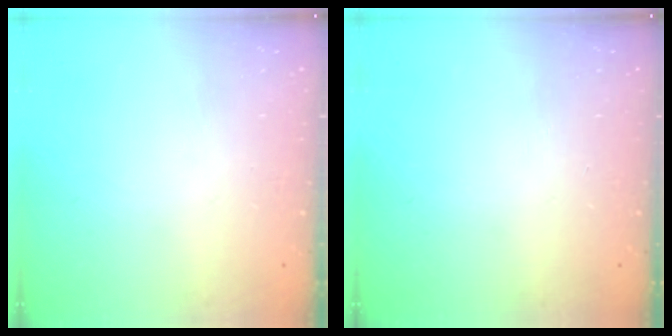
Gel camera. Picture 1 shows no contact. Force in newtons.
{"total": 0.0}